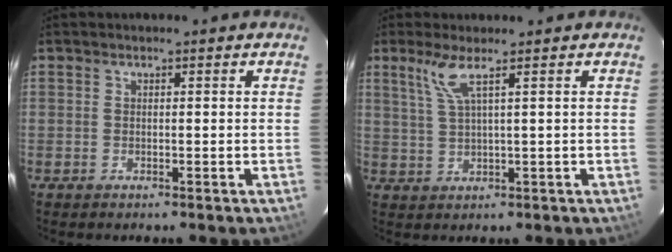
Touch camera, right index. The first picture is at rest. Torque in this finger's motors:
{"motor_torque": [0.26, 0.01, 0.22, 0.07]}